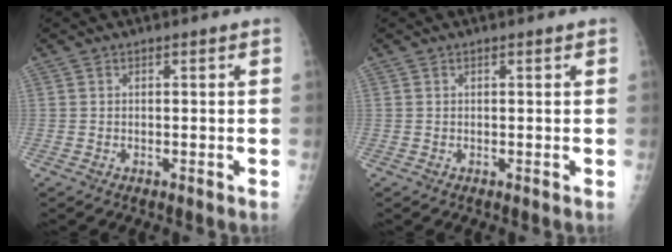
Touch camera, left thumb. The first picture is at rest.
{"total": 0.6, "force": [0.3, 0.2, 0.5], "torque": [-0.008, 0.001, 0.003]}